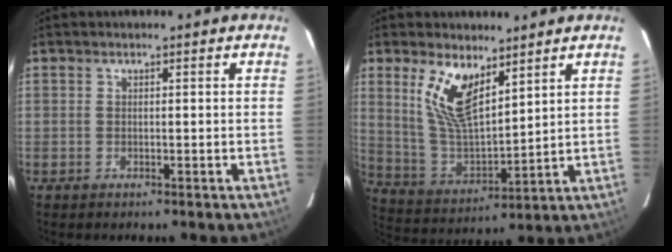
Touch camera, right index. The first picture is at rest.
{"total": 12.1, "force": [6.7, 4.9, 8.8], "torque": [-0.176, -0.001, 0.141]}